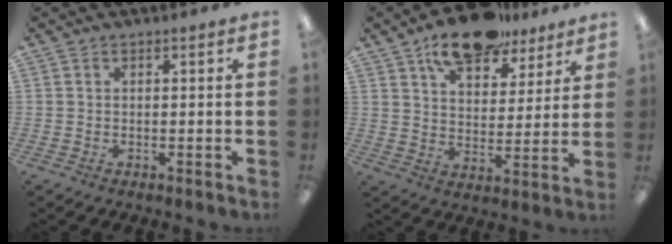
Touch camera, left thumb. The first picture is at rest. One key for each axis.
{"total": 21.0, "fx": 15.5, "fy": 8.5, "fz": 11.3, "tx": -0.200, "ty": -0.079, "tz": 0.273}